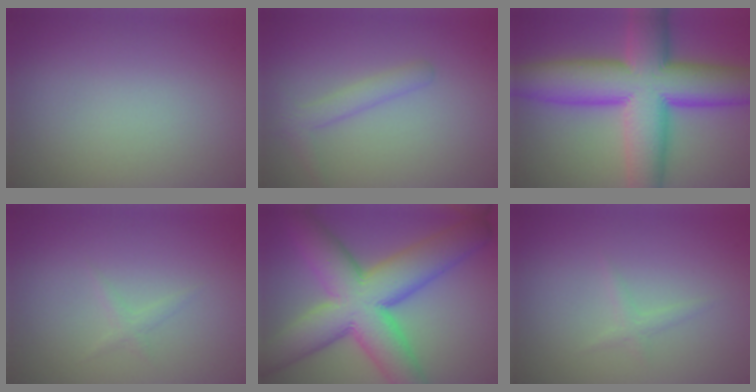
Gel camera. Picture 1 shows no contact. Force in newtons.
{"total": 2.0, "press": 1.9, "slide": 0.1}
{"total": 14.2, "press": 14.2, "slide": 0.2}
{"total": 0.8, "press": 0.8, "slide": 0.0}
{"total": 13.2, "press": 13.2, "slide": 0.4}
{"total": 1.0, "press": 1.0, "slide": 0.1}